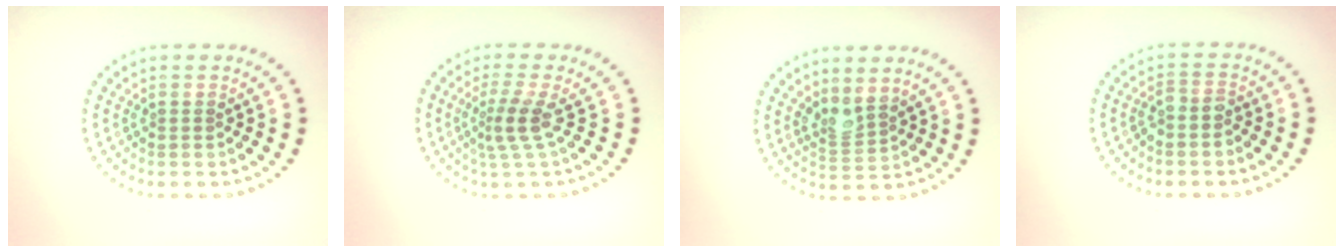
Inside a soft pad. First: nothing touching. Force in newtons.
{"total": 2.5, "press": 1.7, "slide": 1.9}
{"total": 2.0, "press": 1.5, "slide": 1.4}
{"total": 1.6, "press": 1.4, "slide": 0.7}